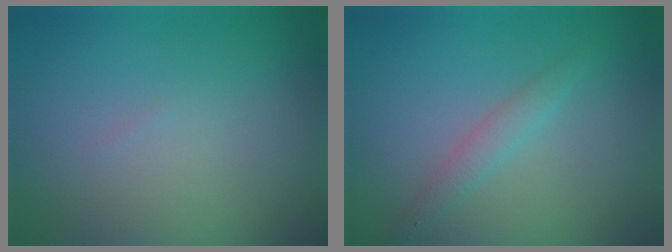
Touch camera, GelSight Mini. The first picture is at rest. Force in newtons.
{"total": 1.6, "press": 1.6, "slide": 0.1}